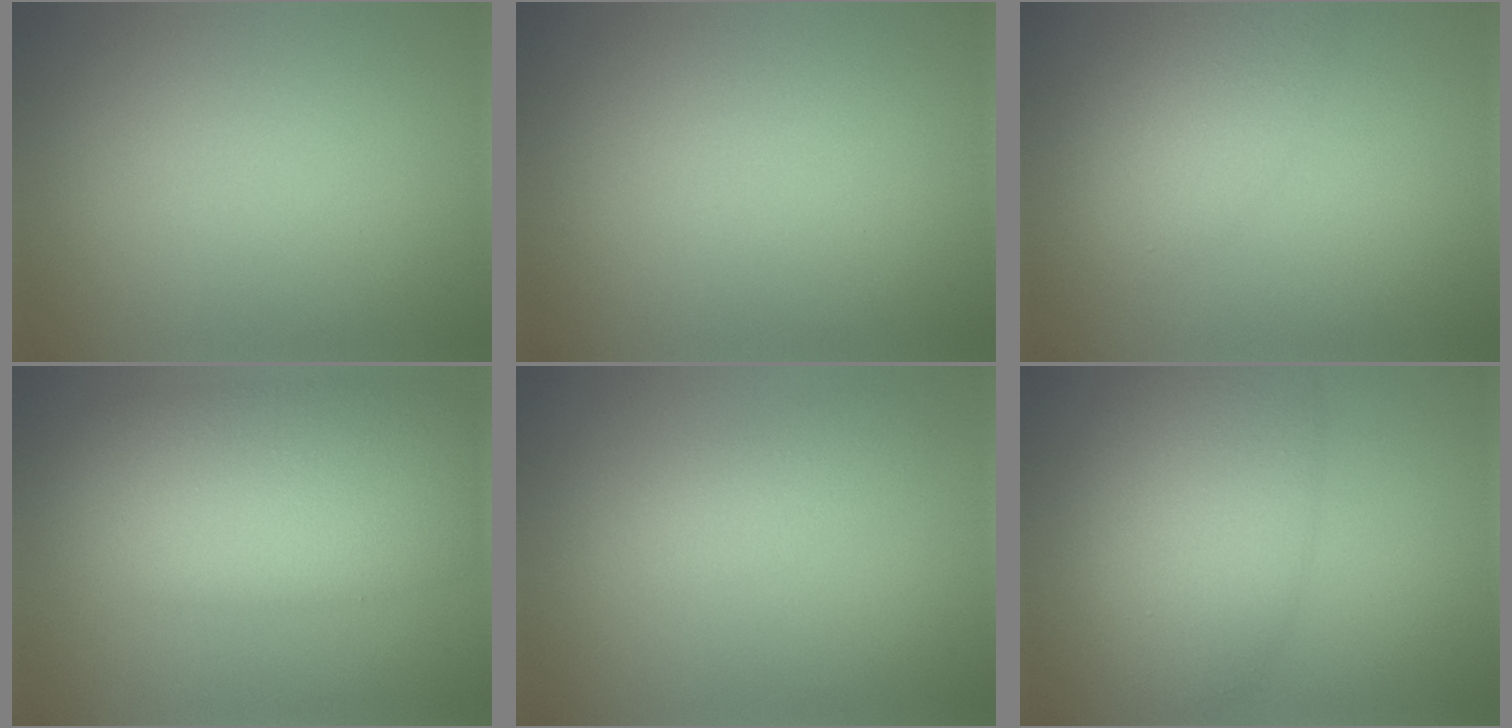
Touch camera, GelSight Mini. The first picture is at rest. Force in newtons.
{"total": 0.0}
{"total": 3.8, "press": 3.8, "slide": 0.2}
{"total": 10.7, "press": 10.6, "slide": 0.4}
{"total": 2.3, "press": 2.3, "slide": 0.1}
{"total": 7.8, "press": 7.8, "slide": 0.2}